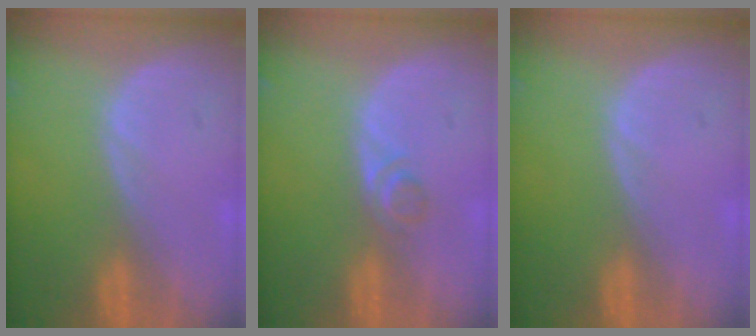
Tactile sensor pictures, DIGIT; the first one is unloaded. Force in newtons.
{"total": 1.9, "press": 1.7, "slide": 0.8}
{"total": 0.0}